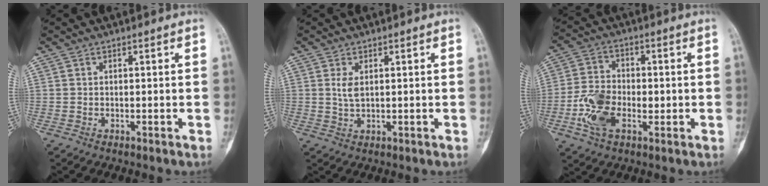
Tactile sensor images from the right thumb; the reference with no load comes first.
{"total": 2.6, "force": [0.8, 1.2, 2.2], "torque": [-0.043, -0.003, 0.019]}
{"total": 9.9, "force": [-2.3, 6.3, 7.2], "torque": [-0.142, 0.012, -0.045]}